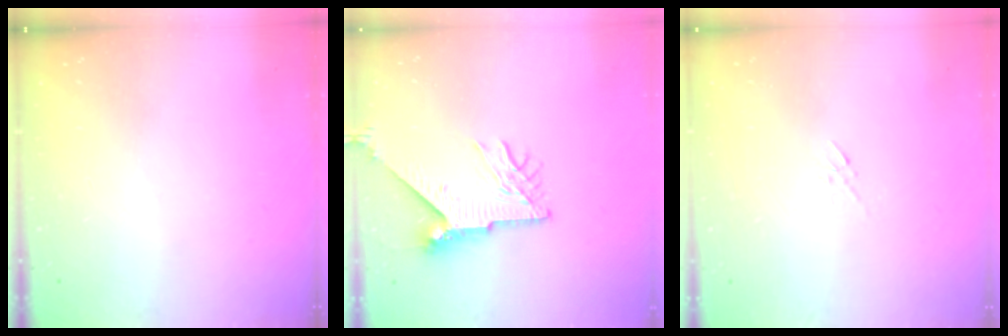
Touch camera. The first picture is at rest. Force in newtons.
{"total": 9.8, "press": 9.8, "slide": 0.7}
{"total": 2.2, "press": 2.1, "slide": 0.4}